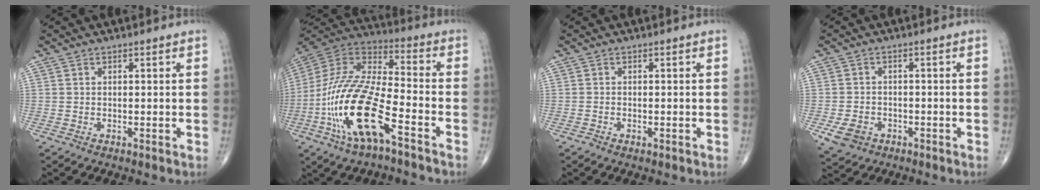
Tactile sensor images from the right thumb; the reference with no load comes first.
{"total": 20.8, "force": [-8.7, 7.1, 17.5], "torque": [-0.370, 0.040, -0.162]}
{"total": 1.0, "force": [-0.5, 0.5, 0.6], "torque": [-0.013, 0.004, -0.008]}
{"total": 5.2, "force": [-2.2, 4.1, 2.3], "torque": [-0.042, 0.007, -0.032]}